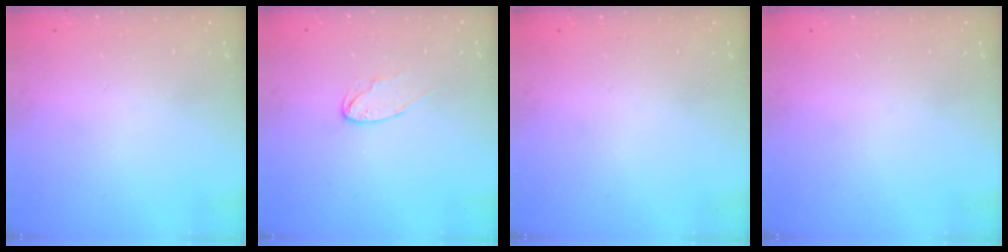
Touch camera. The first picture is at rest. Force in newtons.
{"total": 5.2, "press": 5.2, "slide": 0.4}
{"total": 0.0}
{"total": 0.0}